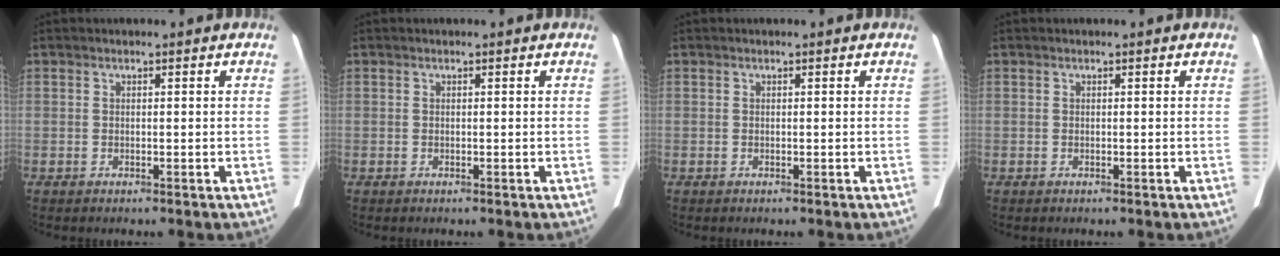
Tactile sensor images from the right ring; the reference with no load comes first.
{"total": 0.0}
{"total": 0.0}
{"total": 0.0}